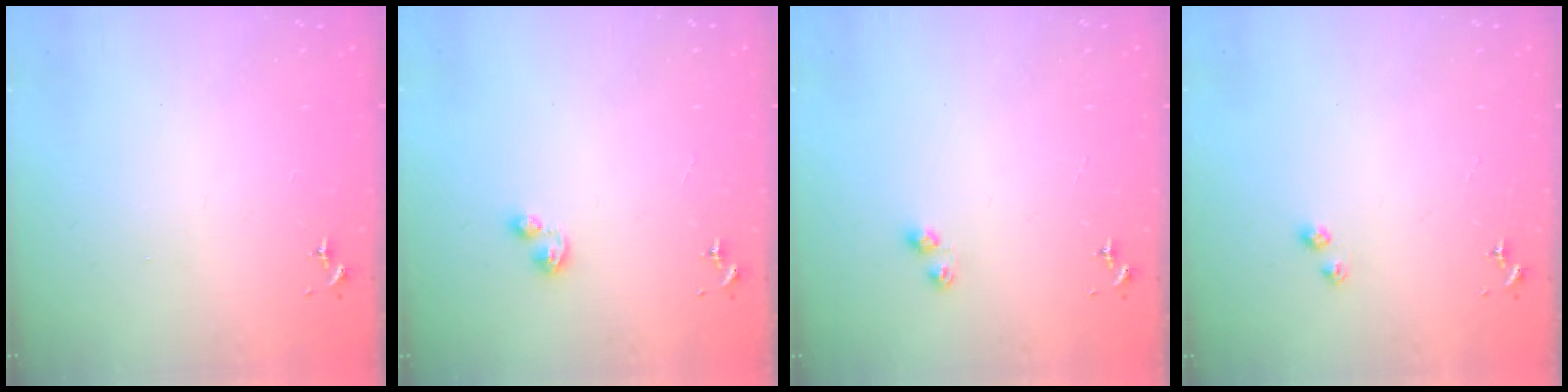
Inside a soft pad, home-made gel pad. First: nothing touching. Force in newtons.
{"total": 3.7, "press": 3.6, "slide": 0.5}
{"total": 4.9, "press": 4.8, "slide": 0.8}
{"total": 2.6, "press": 2.6, "slide": 0.3}